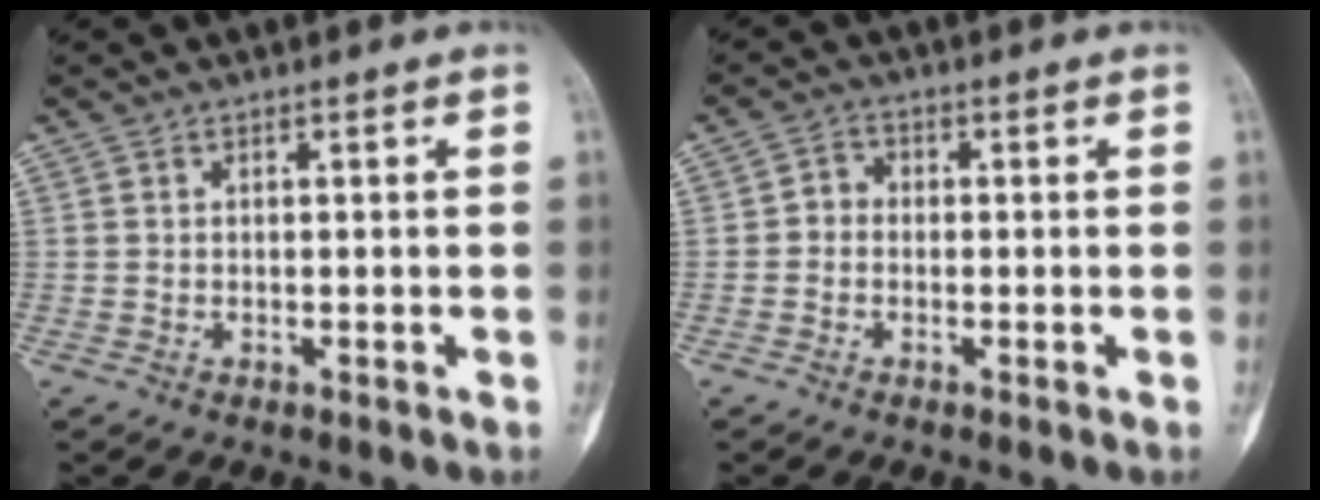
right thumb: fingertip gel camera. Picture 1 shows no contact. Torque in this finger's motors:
{"motor_torque": [-0.14, 0.39, 0.20, -0.24, 0.04]}